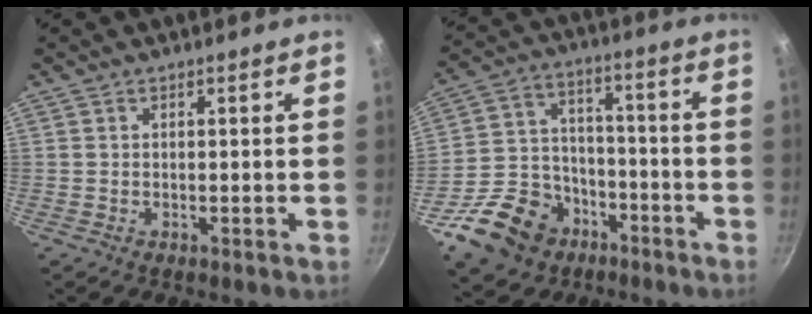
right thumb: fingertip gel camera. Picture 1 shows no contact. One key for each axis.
{"total": 17.6, "fx": -9.3, "fy": 12.7, "fz": 7.8, "tx": -0.120, "ty": 0.063, "tz": -0.148}